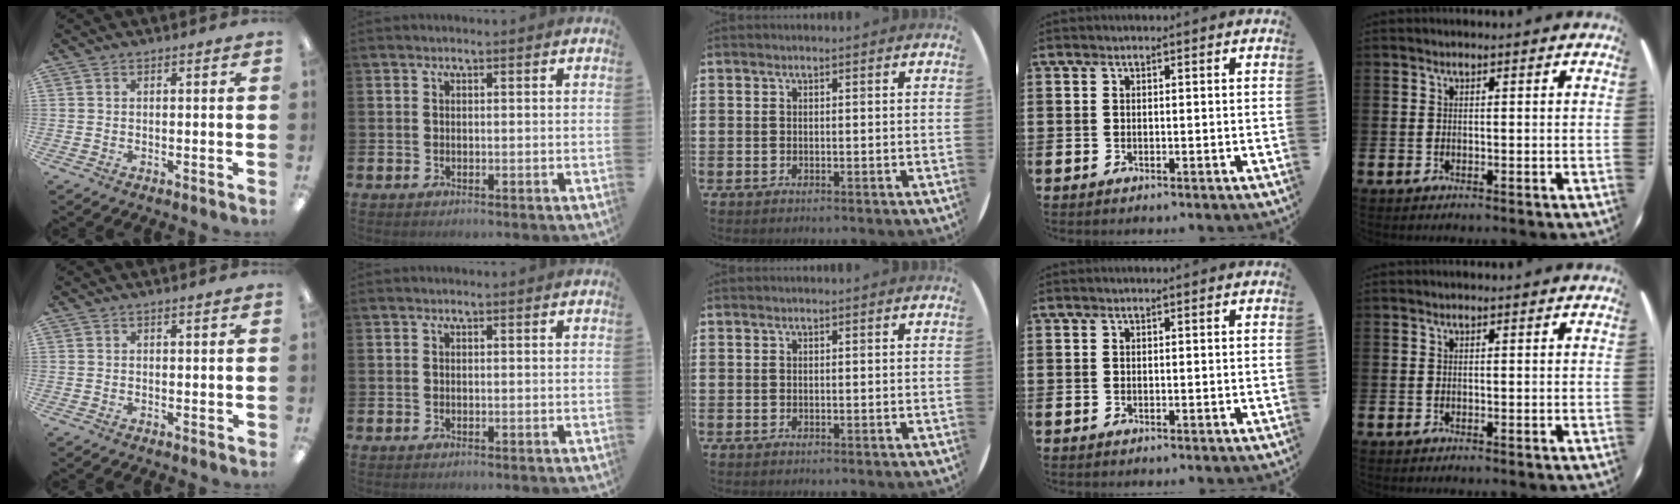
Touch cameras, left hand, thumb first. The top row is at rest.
{}